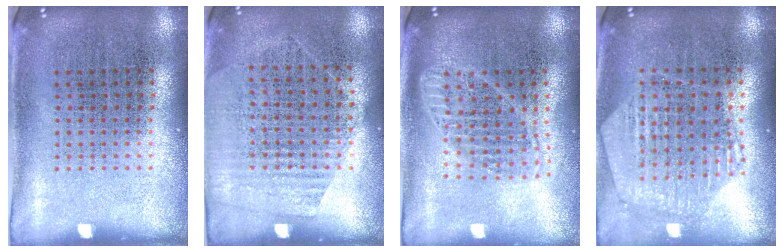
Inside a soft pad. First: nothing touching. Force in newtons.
{"total": 1.3, "press": 1.1, "slide": 0.7}
{"total": 1.8, "press": 1.5, "slide": 1.0}
{"total": 1.1, "press": 1.1, "slide": 0.3}